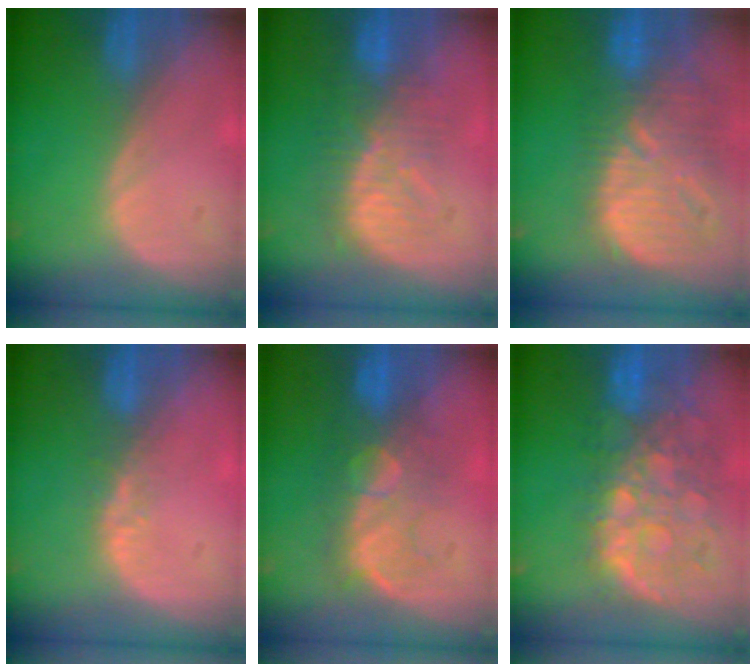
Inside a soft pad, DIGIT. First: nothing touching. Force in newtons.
{"total": 8.3, "press": 8.1, "slide": 1.7}
{"total": 13.1, "press": 11.4, "slide": 6.5}
{"total": 2.8, "press": 2.1, "slide": 1.8}
{"total": 8.0, "press": 7.8, "slide": 2.0}
{"total": 11.1, "press": 9.7, "slide": 5.5}